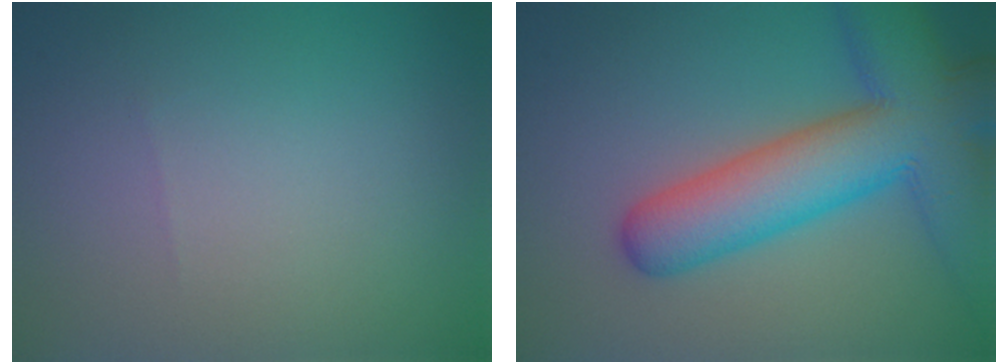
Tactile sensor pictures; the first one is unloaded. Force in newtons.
{"total": 10.8, "press": 10.8, "slide": 0.6}